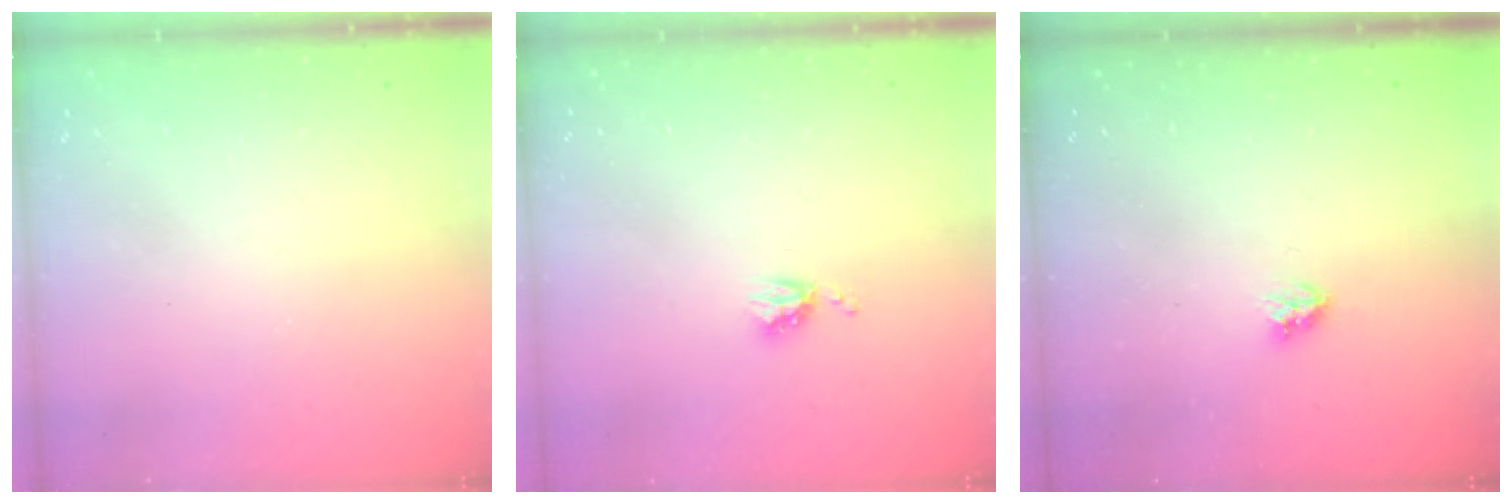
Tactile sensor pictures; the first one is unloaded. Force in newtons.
{"total": 3.8, "press": 3.8, "slide": 0.6}
{"total": 3.4, "press": 3.4, "slide": 0.4}